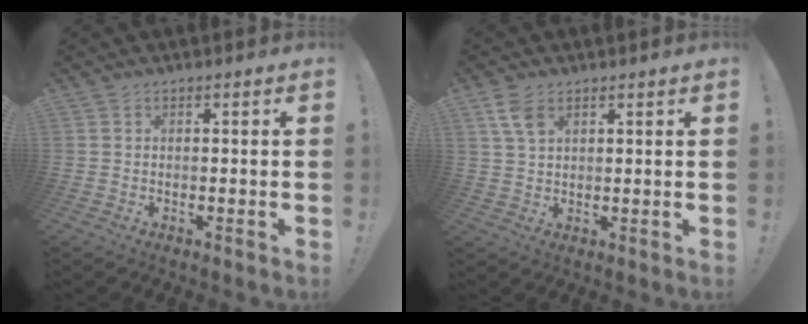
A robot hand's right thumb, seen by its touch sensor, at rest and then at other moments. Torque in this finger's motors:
{"motor_torque": [0.05, 0.13, 0.63, 0.26, 0.01]}